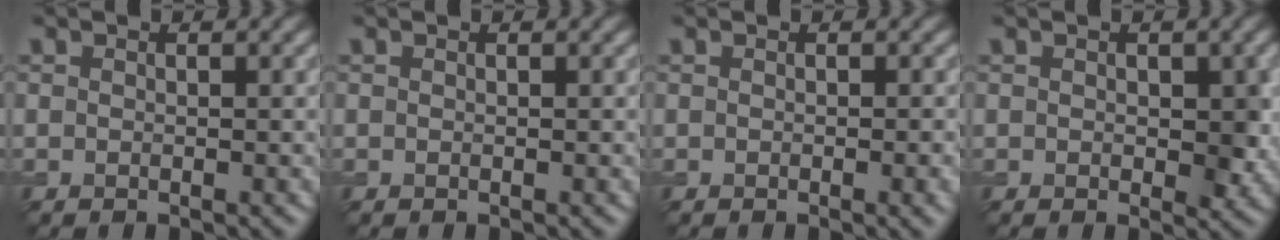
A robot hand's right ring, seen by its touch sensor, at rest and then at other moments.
{"total": 0.0}
{"total": 1.9, "force": [-0.3, 0.5, 1.8], "torque": [-0.019, -0.004, -0.005]}
{"total": 2.9, "force": [0.2, 1.6, 2.5], "torque": [-0.031, -0.003, 0.004]}